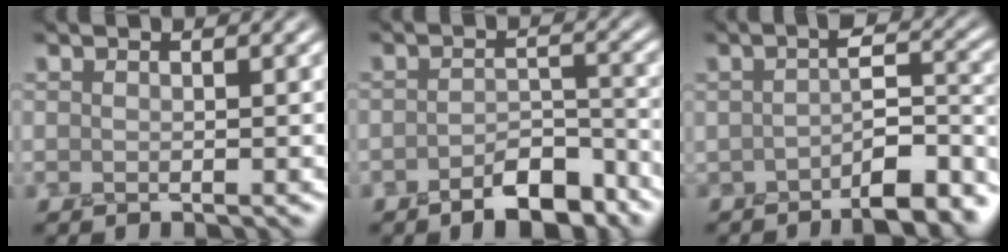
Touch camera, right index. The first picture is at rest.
{"total": 4.8, "force": [-3.2, 2.1, 3.0], "torque": [-0.041, 0.004, -0.052]}
{"total": 6.8, "force": [-3.9, 2.5, 5.1], "torque": [-0.069, 0.000, -0.060]}